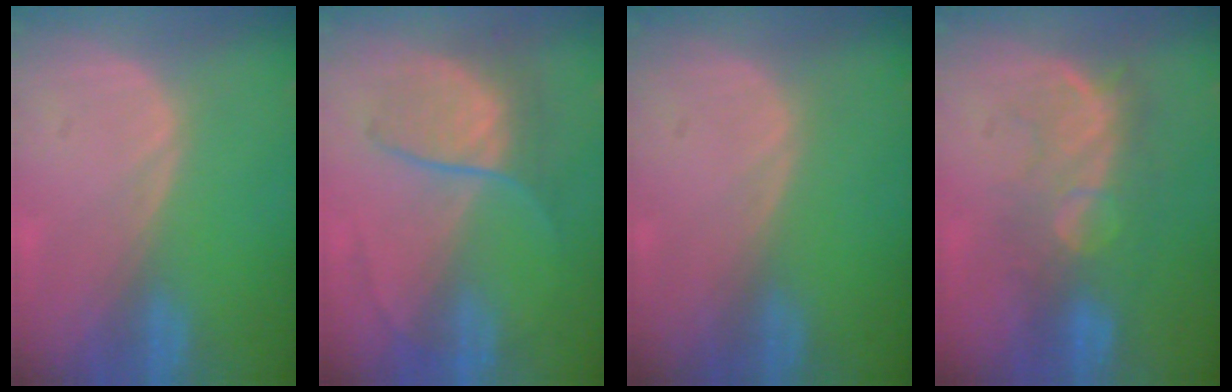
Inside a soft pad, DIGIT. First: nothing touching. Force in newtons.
{"total": 6.3, "press": 6.3, "slide": 0.7}
{"total": 0.0}
{"total": 7.9, "press": 7.8, "slide": 1.3}